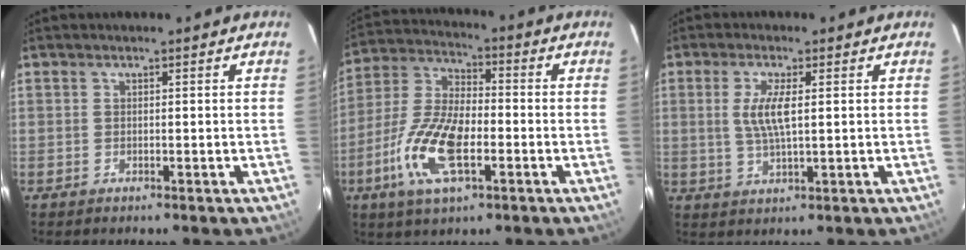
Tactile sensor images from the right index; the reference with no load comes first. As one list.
[{"total": 14.8, "force": [-5.4, 6.0, 12.4], "torque": [-0.270, -0.006, -0.106]}, {"total": 5.7, "force": [0.8, 1.3, 5.5], "torque": [-0.111, -0.001, 0.017]}]